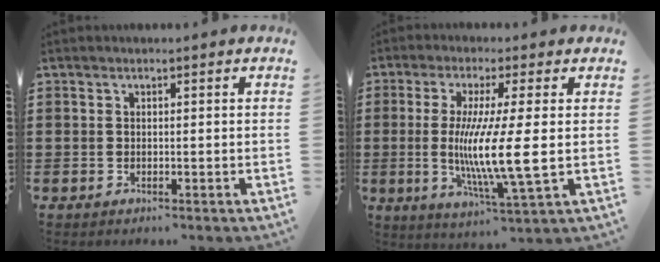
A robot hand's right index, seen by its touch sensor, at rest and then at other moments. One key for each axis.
{"total": 9.9, "fx": 0.0, "fy": 0.2, "fz": 9.9, "tx": -0.192, "ty": -0.016, "tz": -0.004}